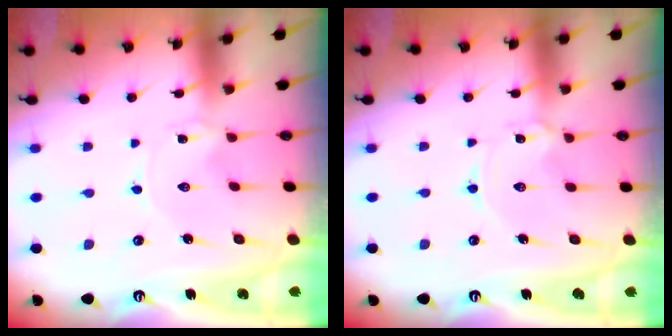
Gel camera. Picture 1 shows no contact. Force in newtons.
{"total": 1.4, "press": 1.4, "slide": 0.1}